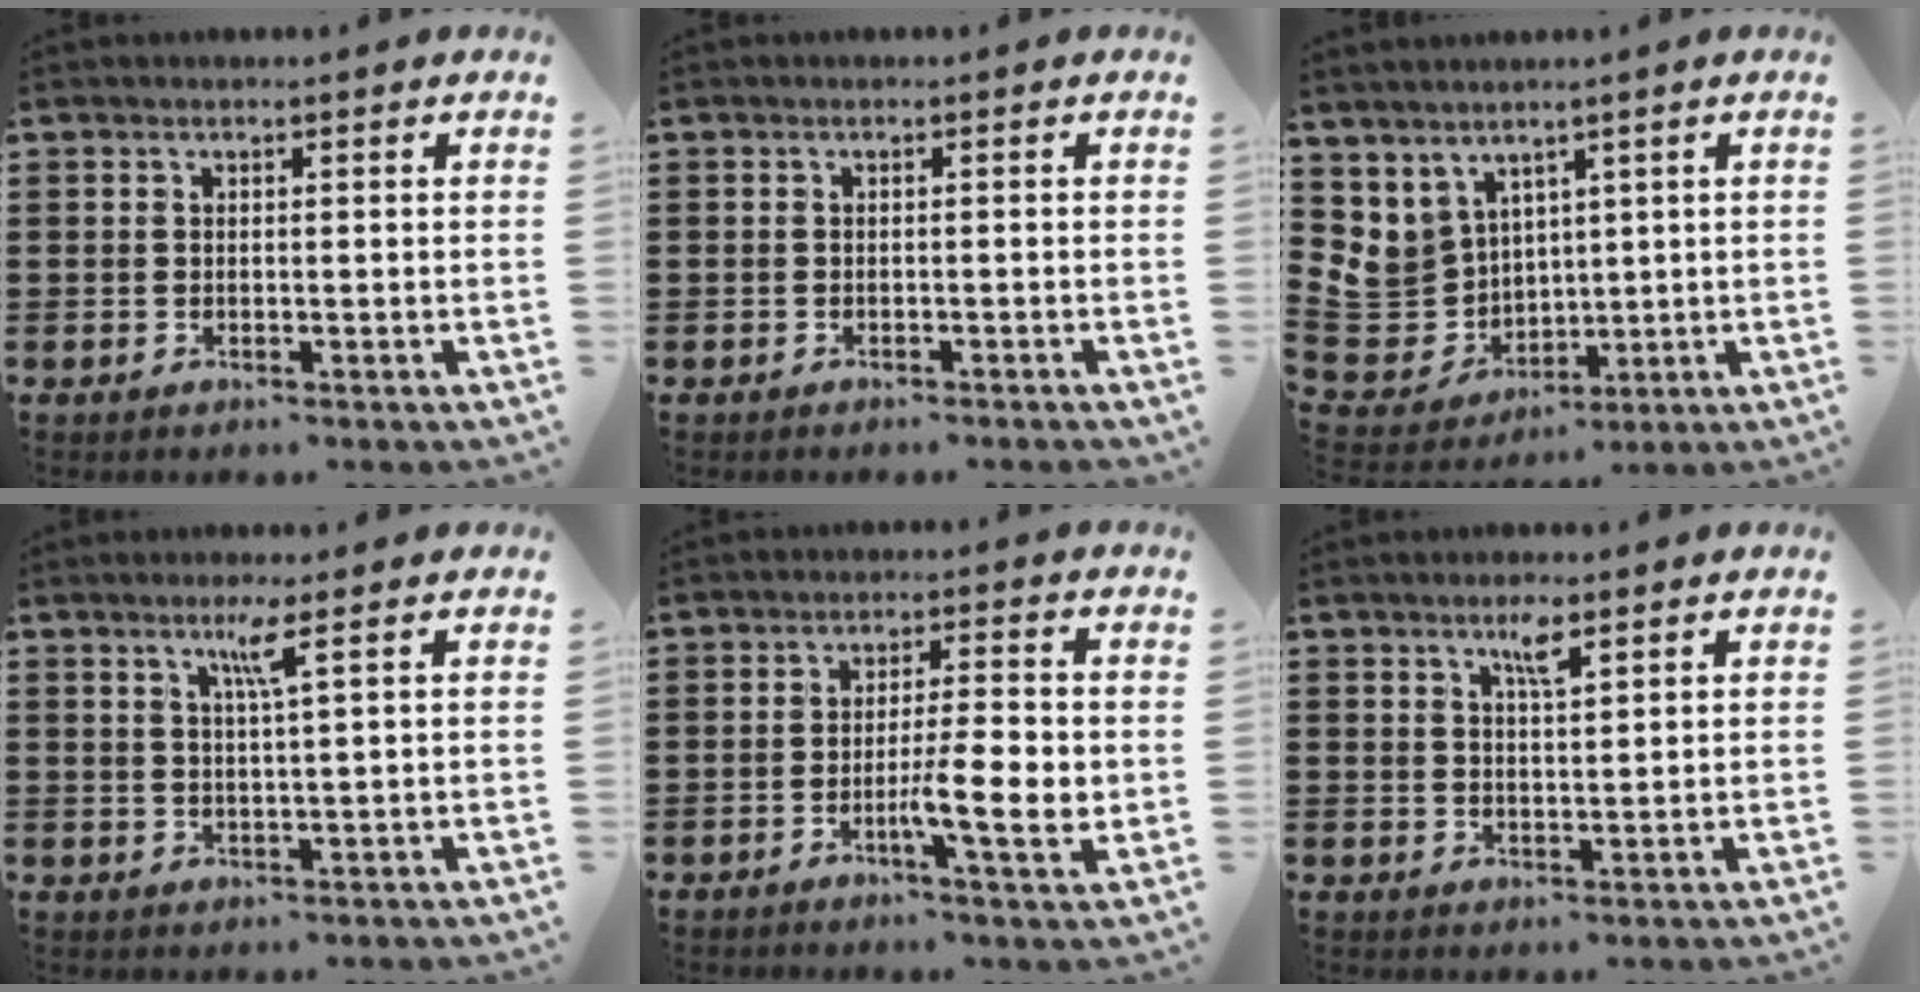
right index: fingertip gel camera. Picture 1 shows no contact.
{"total": 0.5, "force": [-0.5, 0.0, 0.1], "torque": [-0.004, -0.002, -0.011]}
{"total": 6.4, "force": [2.7, 5.8, 0.6], "torque": [-0.075, -0.029, 0.054]}
{"total": 3.5, "force": [1.9, -0.6, 2.9], "torque": [-0.061, -0.007, 0.029]}
{"total": 8.2, "force": [-1.5, 1.1, 7.9], "torque": [-0.130, -0.003, -0.024]}
{"total": 3.5, "force": [2.3, 0.5, 2.6], "torque": [-0.038, -0.002, 0.035]}